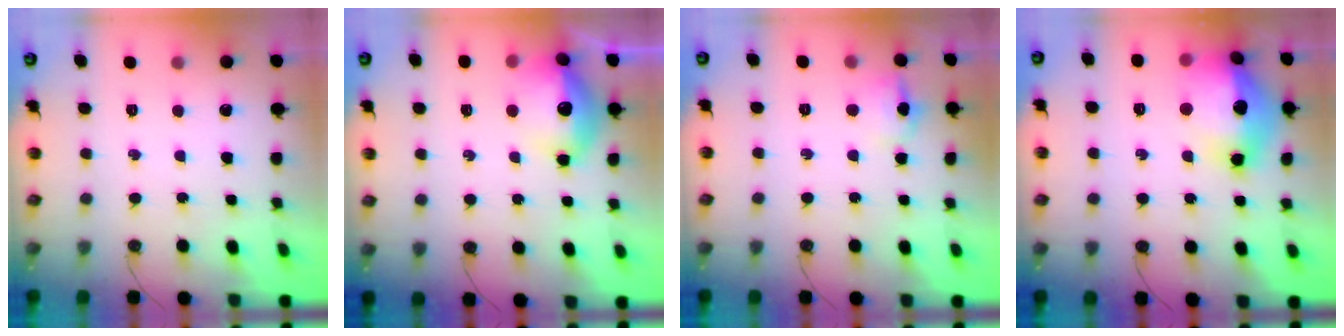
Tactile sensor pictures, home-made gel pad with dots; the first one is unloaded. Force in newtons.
{"total": 14.8, "press": 14.7, "slide": 1.3}
{"total": 7.4, "press": 7.3, "slide": 1.3}
{"total": 19.6, "press": 19.5, "slide": 1.8}